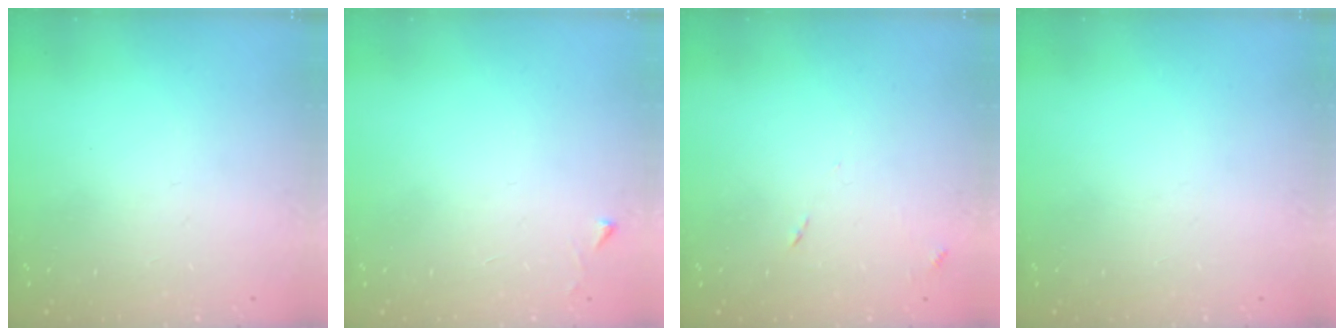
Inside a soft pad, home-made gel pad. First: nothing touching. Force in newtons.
{"total": 2.3, "press": 2.3, "slide": 0.4}
{"total": 7.4, "press": 7.4, "slide": 0.7}
{"total": 0.0}